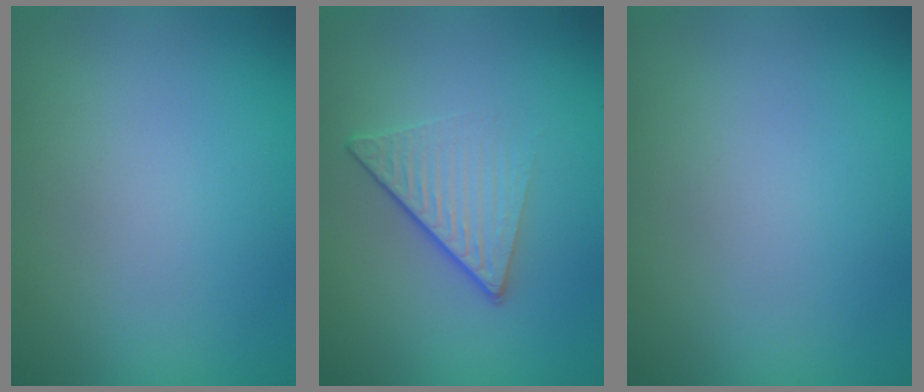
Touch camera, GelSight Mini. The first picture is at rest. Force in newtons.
{"total": 4.3, "press": 2.7, "slide": 3.4}
{"total": 0.0}